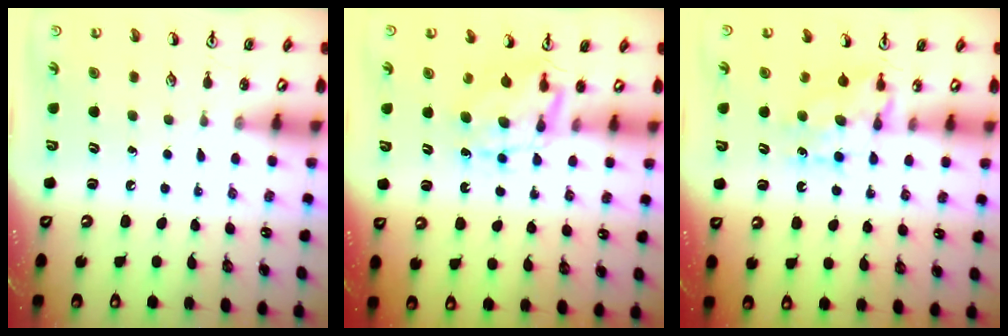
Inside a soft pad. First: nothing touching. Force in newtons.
{"total": 6.8, "press": 6.8, "slide": 0.4}
{"total": 7.1, "press": 7.1, "slide": 0.7}